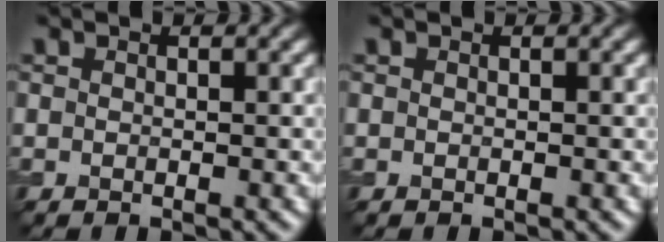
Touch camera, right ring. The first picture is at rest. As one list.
[{"total": 0.0}]